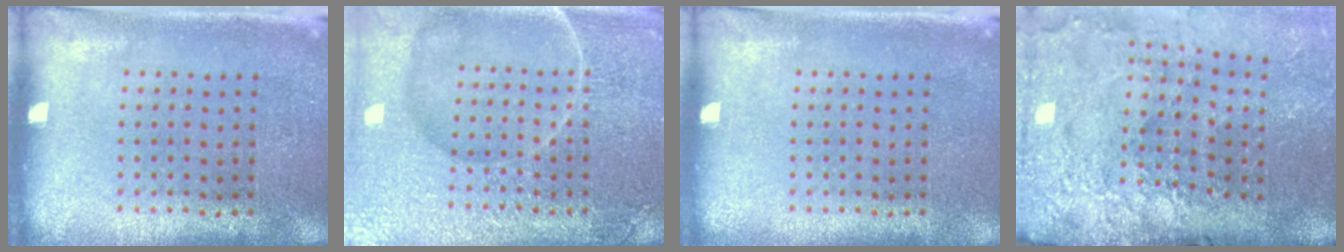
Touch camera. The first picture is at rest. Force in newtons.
{"total": 7.1, "press": 7.0, "slide": 0.9}
{"total": 0.0}
{"total": 5.0, "press": 3.8, "slide": 3.3}